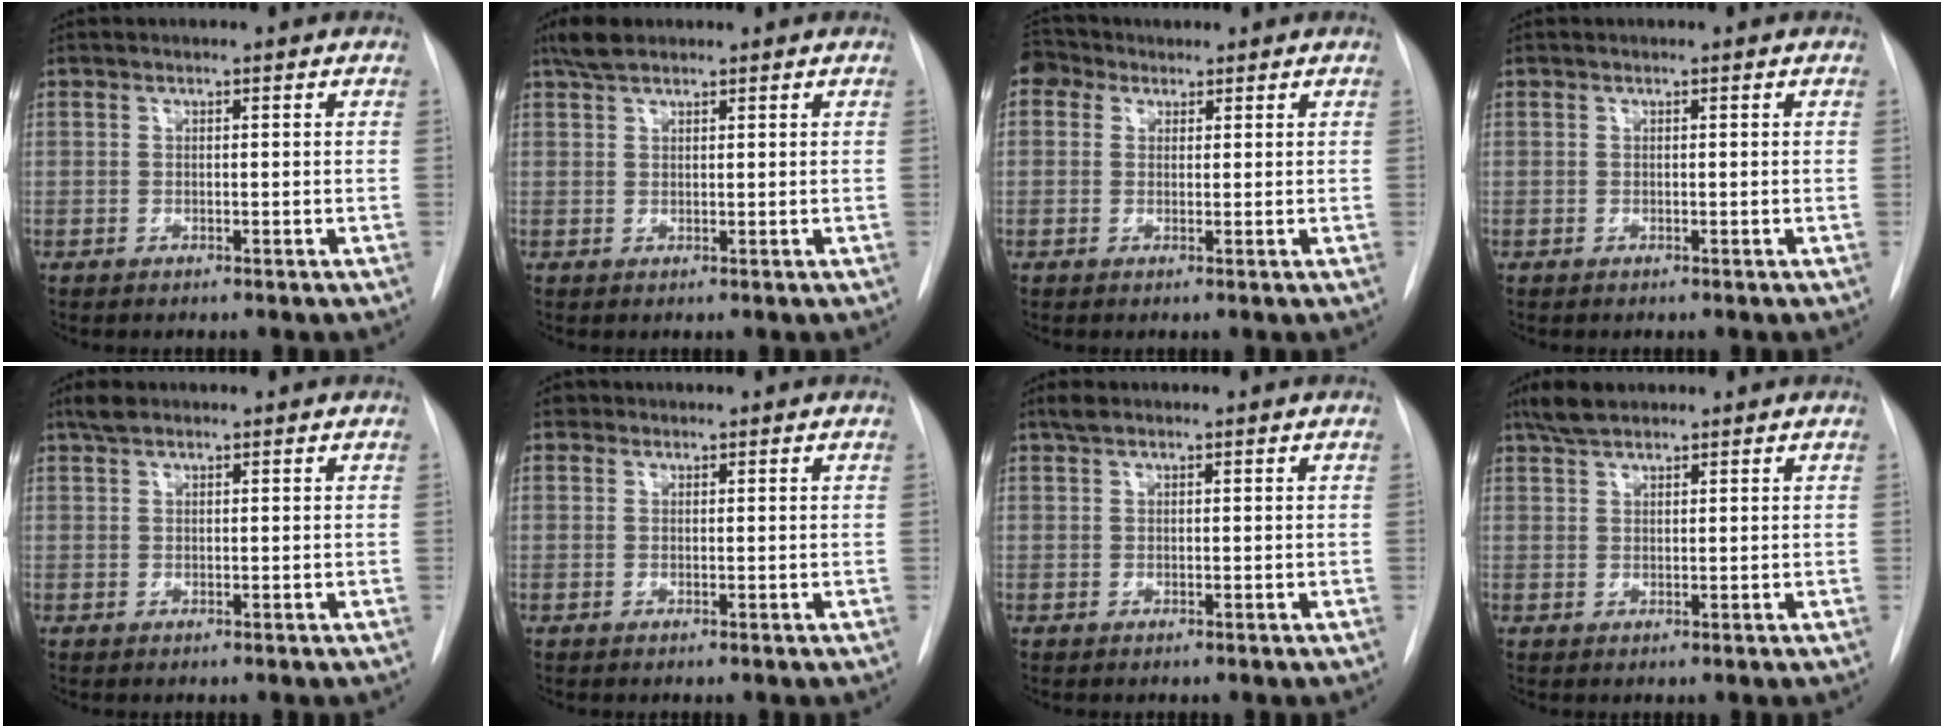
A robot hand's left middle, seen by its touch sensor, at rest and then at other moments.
{"total": 3.0, "force": [2.4, 1.1, 1.5], "torque": [-0.031, 0.010, 0.045]}
{"total": 3.5, "force": [2.2, 2.6, 0.6], "torque": [-0.015, 0.021, 0.038]}
{"total": 0.0}
{"total": 1.8, "force": [1.4, 0.7, 0.9], "torque": [-0.019, 0.012, 0.026]}
{"total": 0.9, "force": [0.5, 0.8, 0.1], "torque": [0.004, 0.005, 0.003]}
{"total": 1.3, "force": [1.0, 0.5, 0.7], "torque": [-0.016, 0.014, 0.018]}
{"total": 3.3, "force": [2.8, 1.0, 1.5], "torque": [-0.035, 0.009, 0.053]}